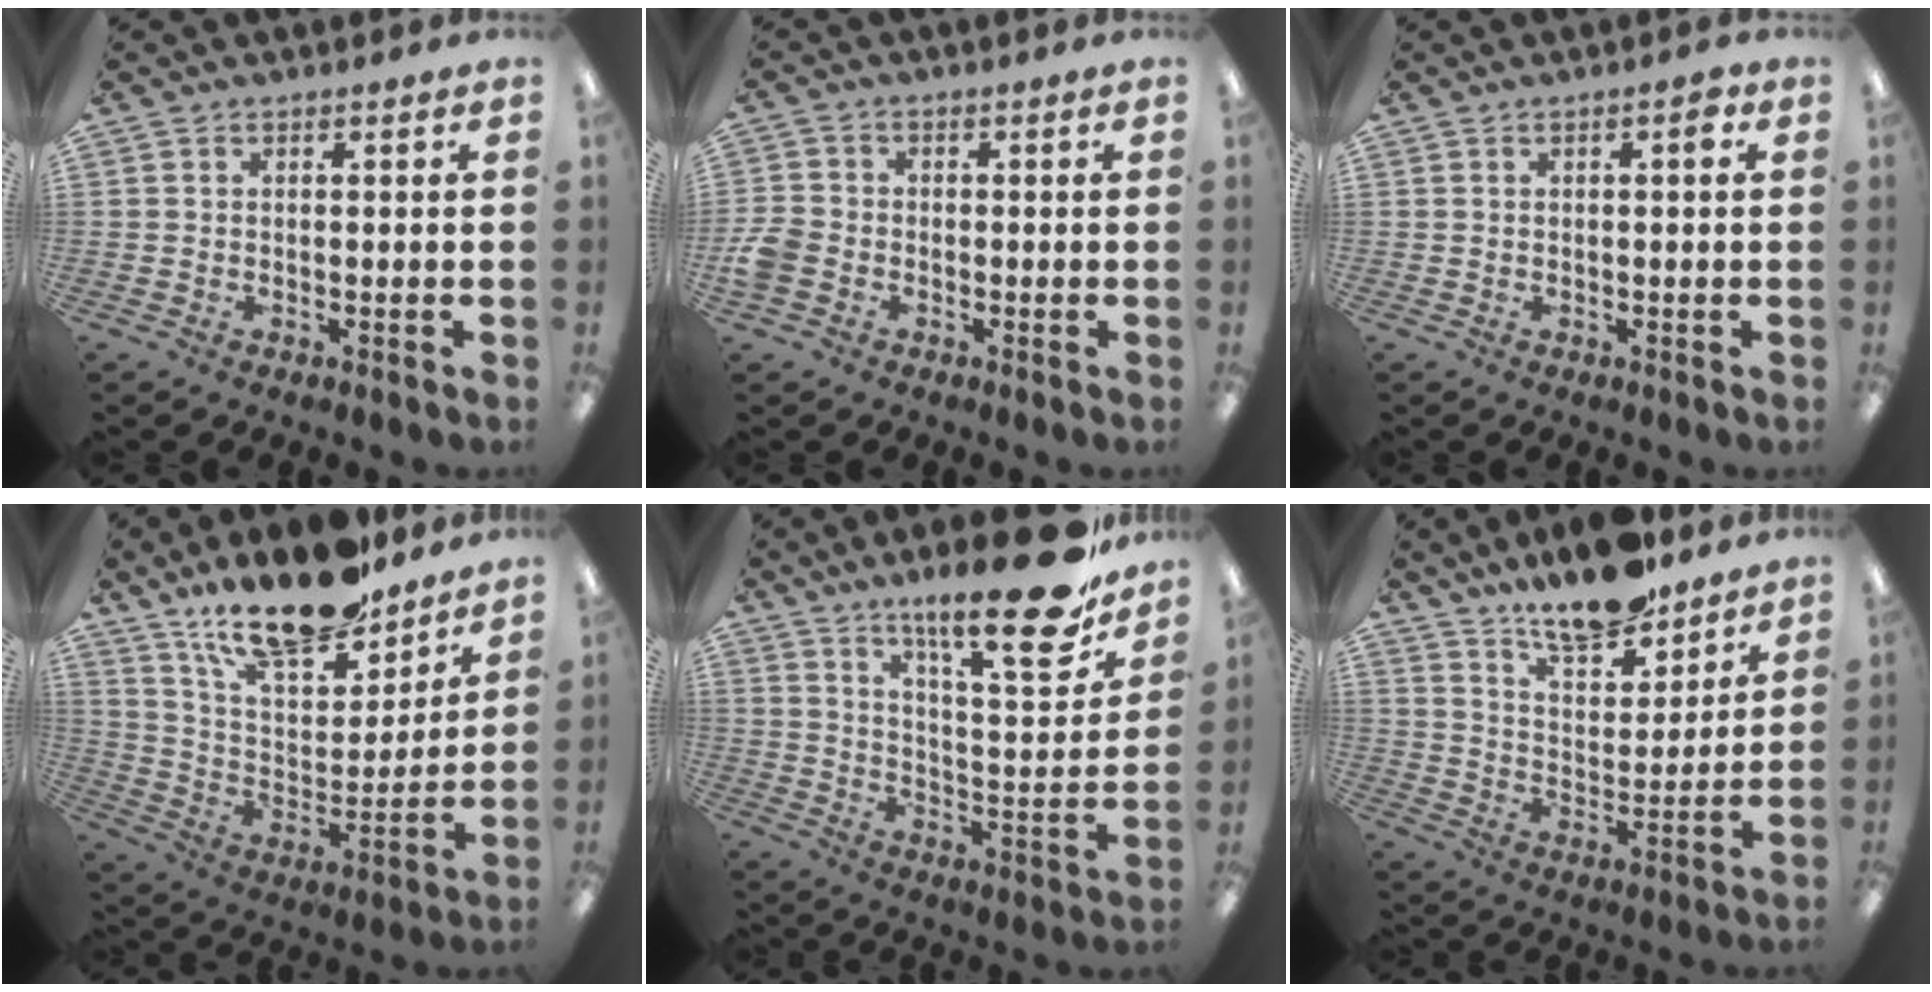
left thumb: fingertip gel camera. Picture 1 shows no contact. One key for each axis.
{"total": 4.9, "fx": -1.7, "fy": 3.9, "fz": 2.5, "tx": -0.050, "ty": 0.013, "tz": -0.030}
{"total": 1.9, "fx": 0.7, "fy": 0.4, "fz": 1.7, "tx": -0.026, "ty": 0.002, "tz": 0.008}
{"total": 19.9, "fx": 16.3, "fy": 6.4, "fz": 9.5, "tx": -0.175, "ty": -0.099, "tz": 0.285}
{"total": 22.3, "fx": 15.9, "fy": 5.8, "fz": 14.5, "tx": -0.204, "ty": -0.114, "tz": 0.252}
{"total": 13.6, "fx": 12.0, "fy": 4.0, "fz": 5.1, "tx": -0.082, "ty": -0.083, "tz": 0.215}